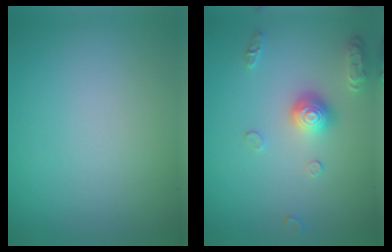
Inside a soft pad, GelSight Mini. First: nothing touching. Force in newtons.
{"total": 3.0, "press": 2.9, "slide": 0.7}